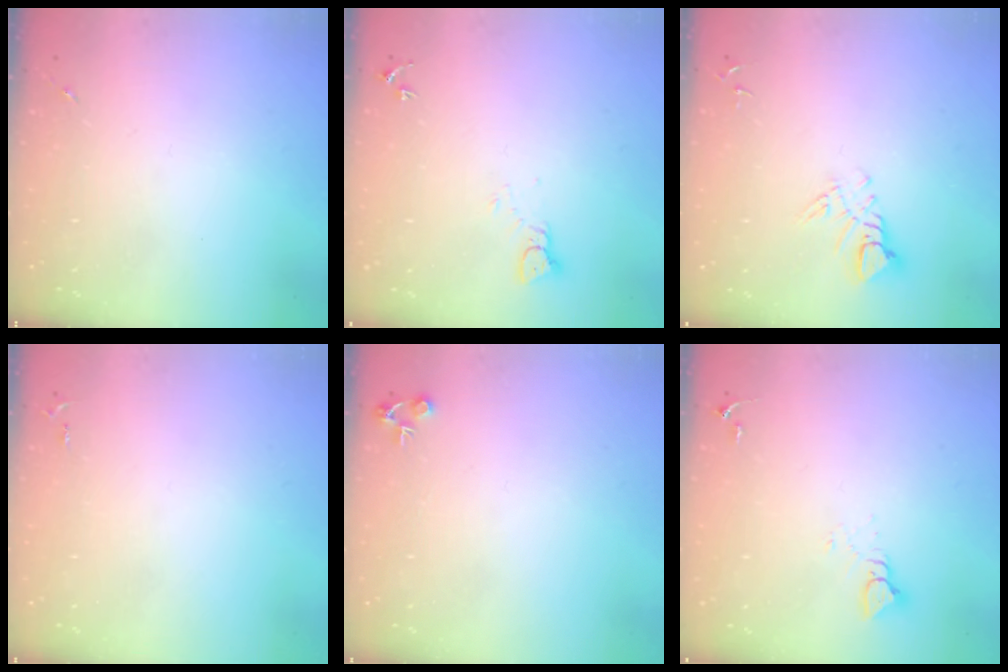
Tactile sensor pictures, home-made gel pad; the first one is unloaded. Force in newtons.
{"total": 2.6, "press": 2.6, "slide": 0.1}
{"total": 7.1, "press": 7.1, "slide": 0.7}
{"total": 2.5, "press": 2.5, "slide": 0.3}
{"total": 4.7, "press": 4.7, "slide": 0.2}
{"total": 4.2, "press": 4.2, "slide": 0.2}